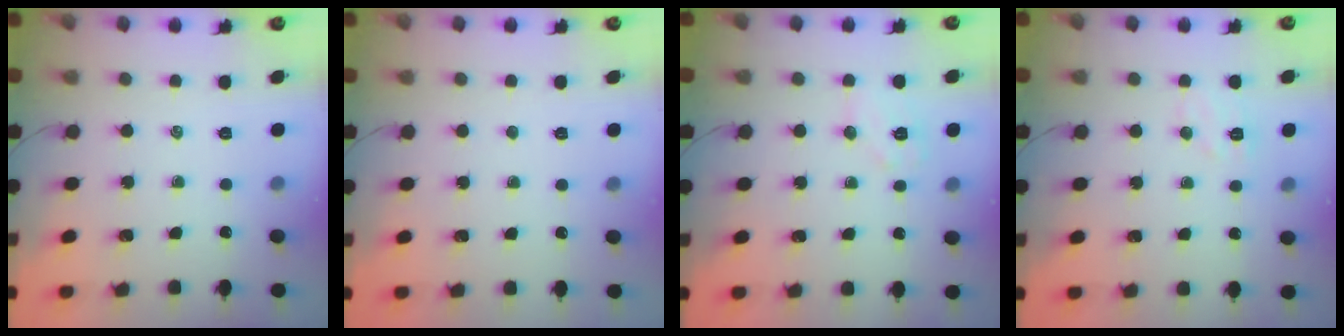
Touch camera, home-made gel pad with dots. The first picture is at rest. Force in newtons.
{"total": 0.0}
{"total": 7.3, "press": 7.3, "slide": 0.7}
{"total": 6.0, "press": 5.9, "slide": 1.1}